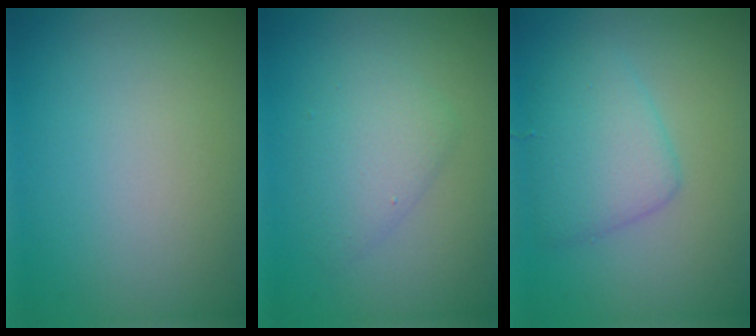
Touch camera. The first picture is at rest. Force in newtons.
{"total": 2.9, "press": 2.9, "slide": 0.2}
{"total": 3.8, "press": 3.8, "slide": 0.2}